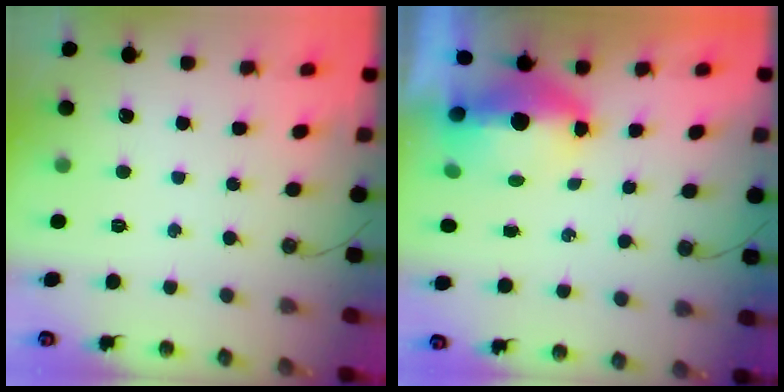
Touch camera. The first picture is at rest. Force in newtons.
{"total": 7.5, "press": 7.4, "slide": 1.2}